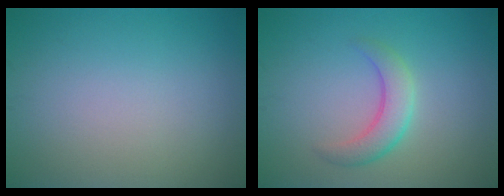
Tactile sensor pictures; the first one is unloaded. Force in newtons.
{"total": 3.1, "press": 3.1, "slide": 0.0}